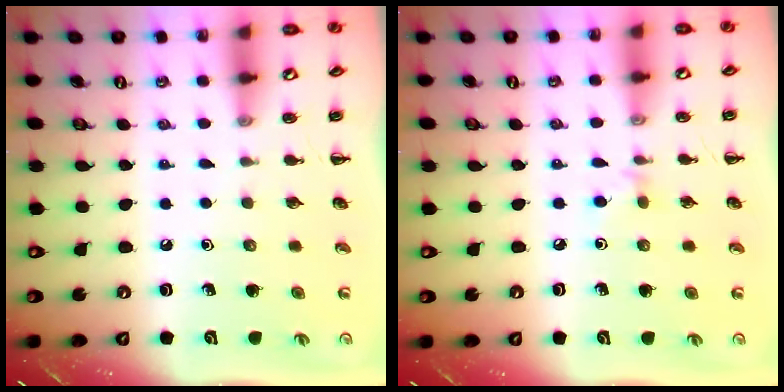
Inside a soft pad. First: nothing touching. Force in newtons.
{"total": 3.8, "press": 3.4, "slide": 1.5}